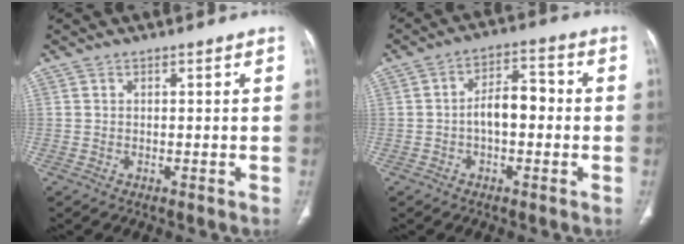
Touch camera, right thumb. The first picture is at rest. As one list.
[{"total": 7.5, "force": [-0.9, 4.1, 6.2], "torque": [-0.089, 0.031, -0.022]}]